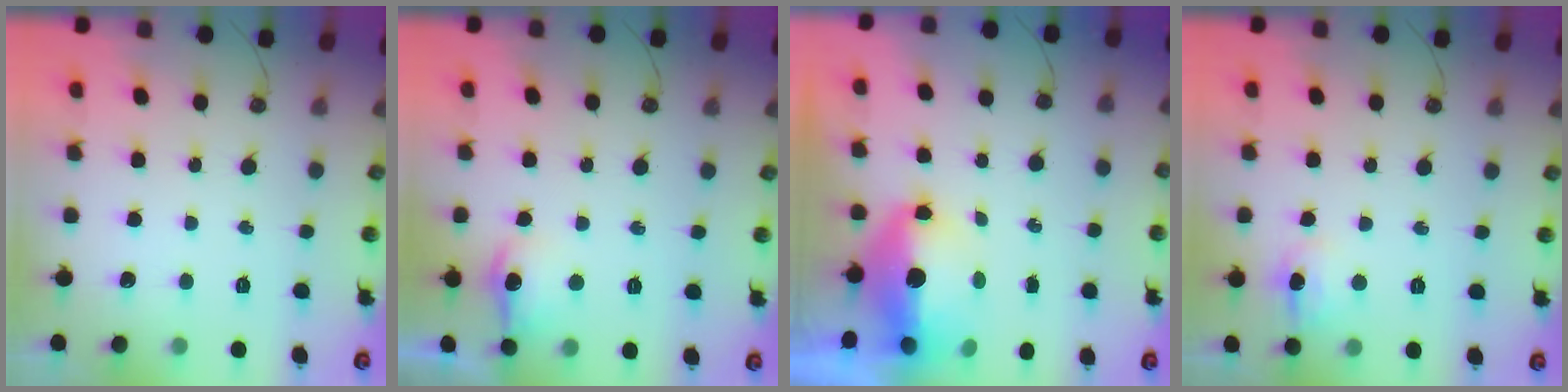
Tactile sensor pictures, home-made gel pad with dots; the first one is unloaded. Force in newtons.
{"total": 9.6, "press": 9.6, "slide": 0.9}
{"total": 11.2, "press": 11.1, "slide": 2.0}
{"total": 8.7, "press": 8.6, "slide": 0.8}